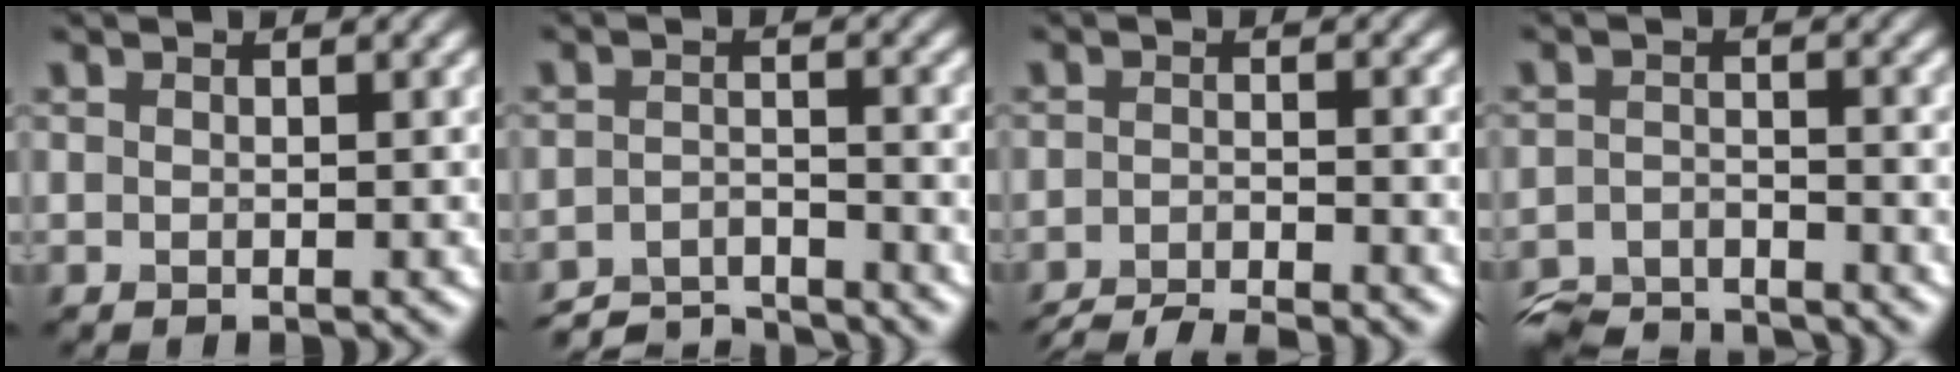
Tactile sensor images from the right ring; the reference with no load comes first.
{"total": 5.7, "force": [-5.4, 1.0, 1.5], "torque": [-0.026, -0.009, -0.096]}
{"total": 5.1, "force": [-4.7, 0.6, 1.9], "torque": [-0.030, -0.011, -0.078]}
{"total": 6.6, "force": [-6.3, 1.4, 1.4], "torque": [-0.027, -0.014, -0.117]}